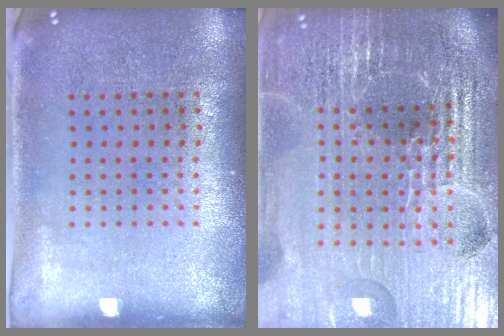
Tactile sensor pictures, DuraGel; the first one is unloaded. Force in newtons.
{"total": 6.9, "press": 6.0, "slide": 3.5}